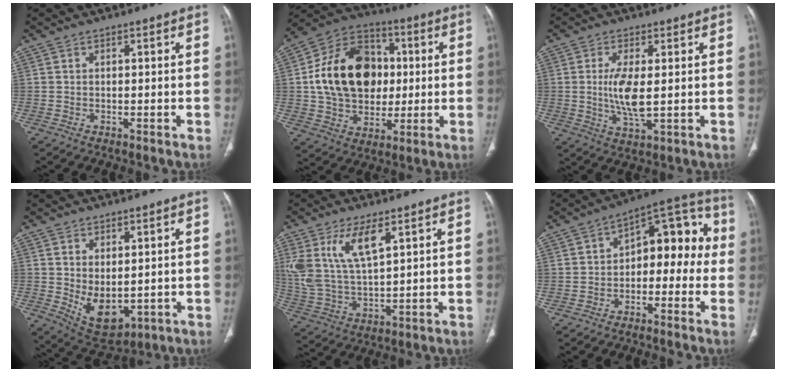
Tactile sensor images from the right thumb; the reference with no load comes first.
{"total": 21.3, "force": [1.8, 16.0, 13.9], "torque": [-0.209, 0.021, 0.037]}
{"total": 7.4, "force": [0.3, 2.5, 7.0], "torque": [-0.148, -0.017, 0.010]}
{"total": 8.7, "force": [-0.3, 5.1, 7.1], "torque": [-0.101, -0.014, 0.024]}
{"total": 11.1, "force": [5.4, 4.1, 8.8], "torque": [-0.190, -0.022, 0.120]}
{"total": 13.1, "force": [-1.1, 8.0, 10.4], "torque": [-0.086, 0.057, -0.030]}